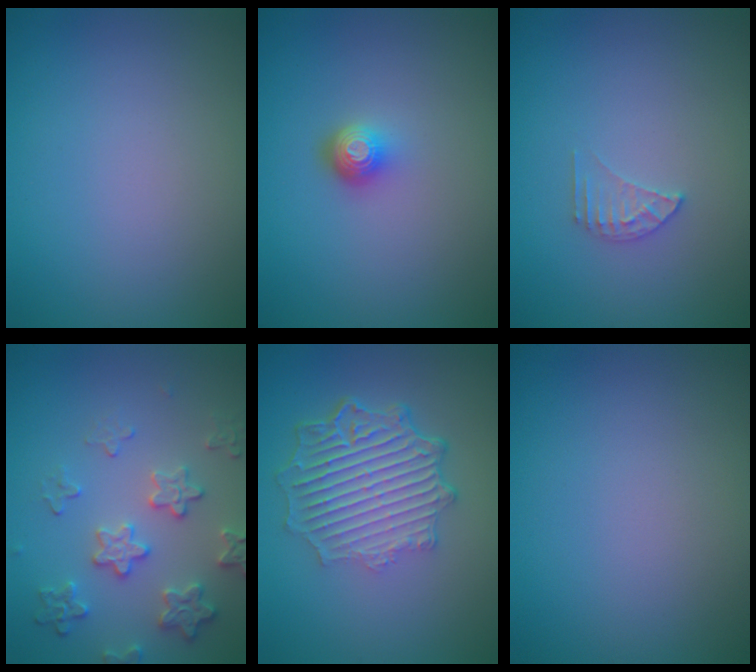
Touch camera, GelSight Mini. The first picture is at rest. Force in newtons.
{"total": 1.9, "press": 1.4, "slide": 1.3}
{"total": 1.5, "press": 1.5, "slide": 0.2}
{"total": 3.9, "press": 3.4, "slide": 2.0}
{"total": 6.5, "press": 4.8, "slide": 4.4}
{"total": 0.0}